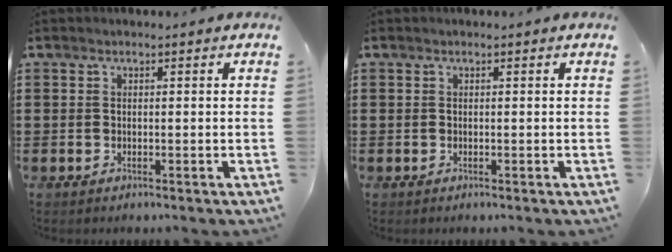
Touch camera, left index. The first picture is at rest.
{"total": 0.0}